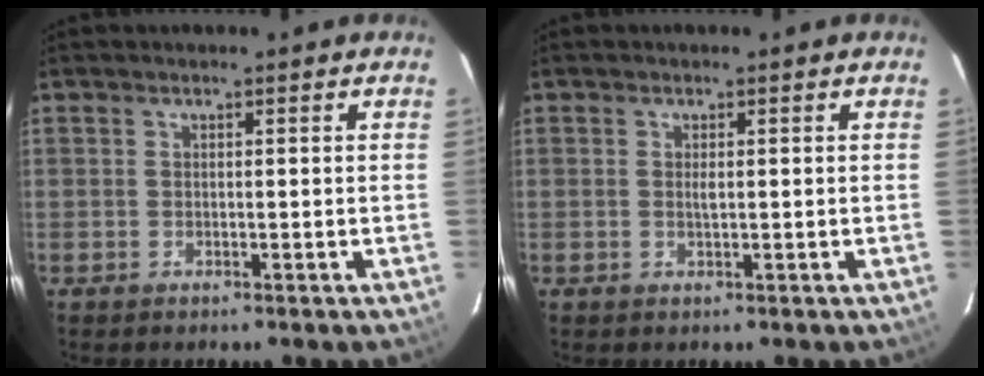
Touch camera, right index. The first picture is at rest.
{"total": 1.0, "force": [0.1, 0.3, 1.0], "torque": [-0.018, 0.000, 0.002]}